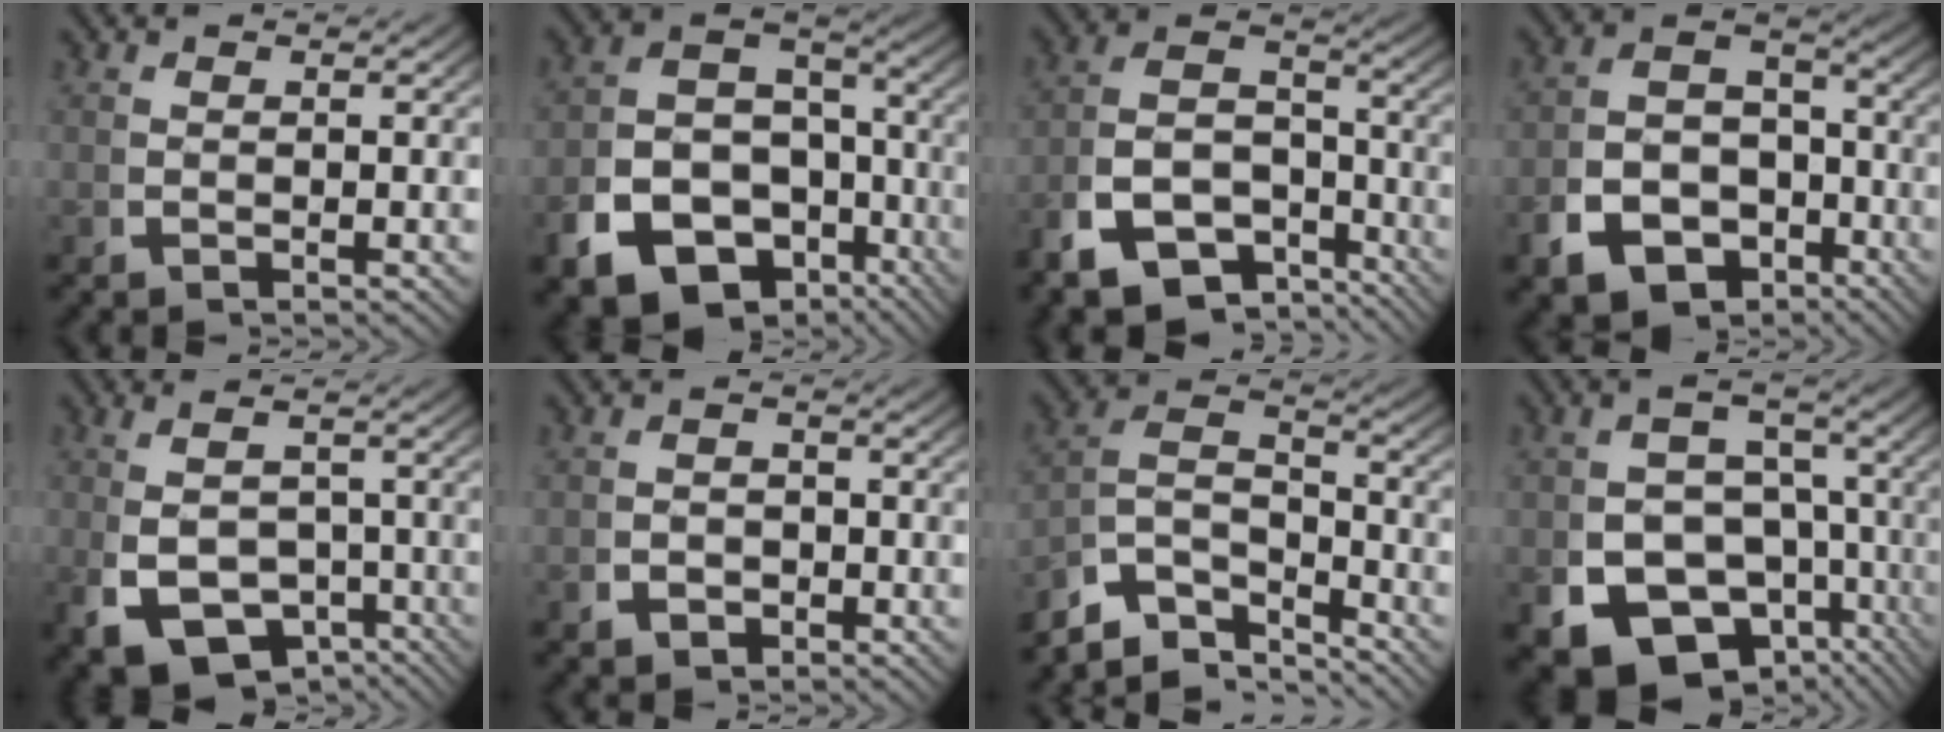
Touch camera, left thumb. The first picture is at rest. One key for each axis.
{"total": 16.6, "fx": -7.1, "fy": 12.6, "fz": 8.1, "tx": -0.175, "ty": -0.068, "tz": -0.103}
{"total": 12.0, "fx": -4.6, "fy": 9.0, "fz": 6.6, "tx": -0.142, "ty": -0.050, "tz": -0.070}
{"total": 12.1, "fx": -4.4, "fy": 9.6, "fz": 5.9, "tx": -0.111, "ty": -0.039, "tz": -0.068}
{"total": 9.8, "fx": -4.6, "fy": 6.4, "fz": 5.8, "tx": -0.116, "ty": -0.041, "tz": -0.056}
{"total": 2.2, "fx": -1.1, "fy": 1.6, "fz": 1.0, "tx": -0.019, "ty": -0.008, "tz": -0.018}
{"total": 9.9, "fx": -2.7, "fy": 7.2, "fz": 6.3, "tx": -0.134, "ty": -0.032, "tz": -0.049}
{"total": 14.5, "fx": -6.4, "fy": 10.7, "fz": 7.3, "tx": -0.158, "ty": -0.065, "tz": -0.086}